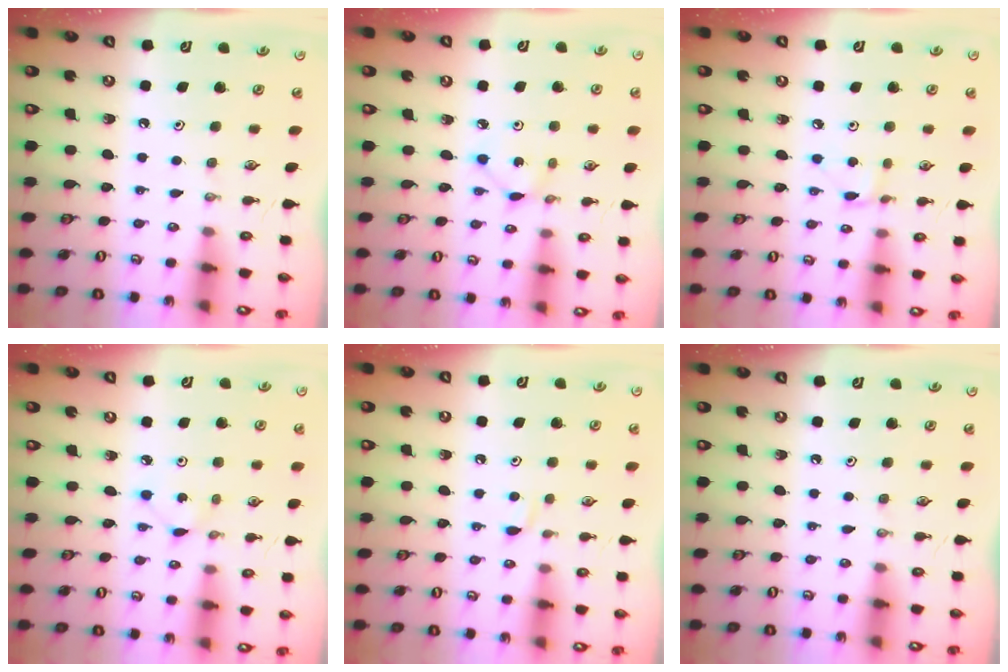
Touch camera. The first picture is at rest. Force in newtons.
{"total": 2.0, "press": 2.0, "slide": 0.2}
{"total": 2.0, "press": 2.0, "slide": 0.1}
{"total": 2.4, "press": 2.4, "slide": 0.3}
{"total": 3.3, "press": 3.3, "slide": 0.6}
{"total": 0.0}